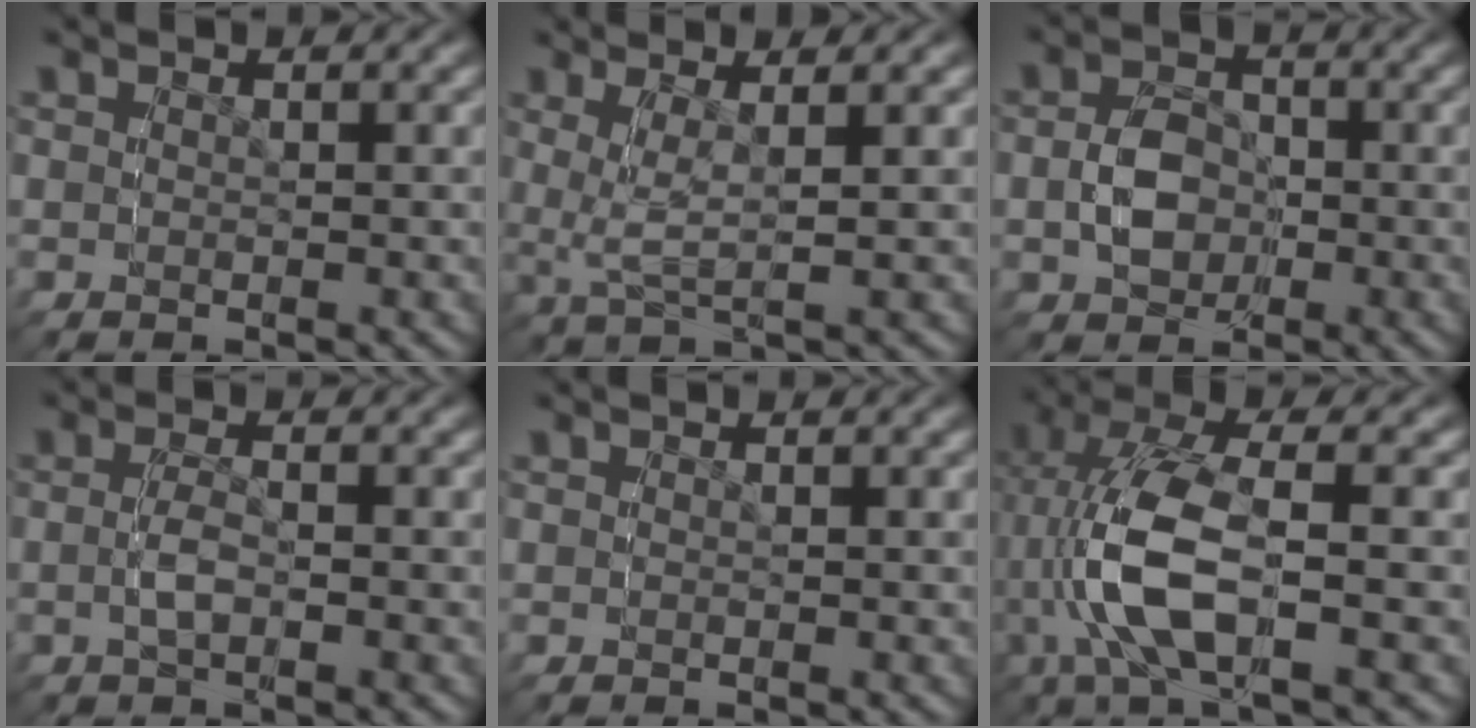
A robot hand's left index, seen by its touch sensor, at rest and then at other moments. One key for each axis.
{"total": 2.4, "fx": 1.3, "fy": -1.2, "fz": 1.6, "tx": -0.021, "ty": 0.031, "tz": 0.016}
{"total": 3.7, "fx": -1.6, "fy": 3.4, "fz": 0.0, "tx": -0.024, "ty": -0.029, "tz": -0.011}
{"total": 2.1, "fx": -1.2, "fy": -1.4, "fz": 1.1, "tx": -0.021, "ty": 0.013, "tz": -0.022}
{"total": 0.0}
{"total": 6.0, "fx": 0.2, "fy": 2.8, "fz": 5.3, "tx": -0.131, "ty": 0.018, "tz": 0.004}